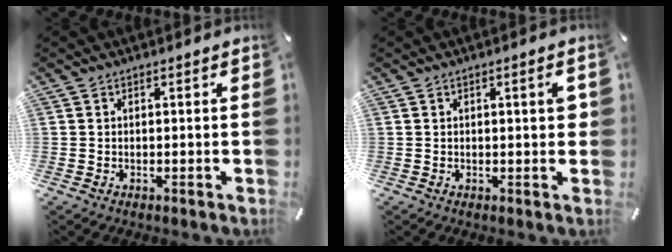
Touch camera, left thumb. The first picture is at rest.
{"total": 2.9, "force": [0.5, 0.9, 2.7], "torque": [-0.035, -0.001, 0.003]}